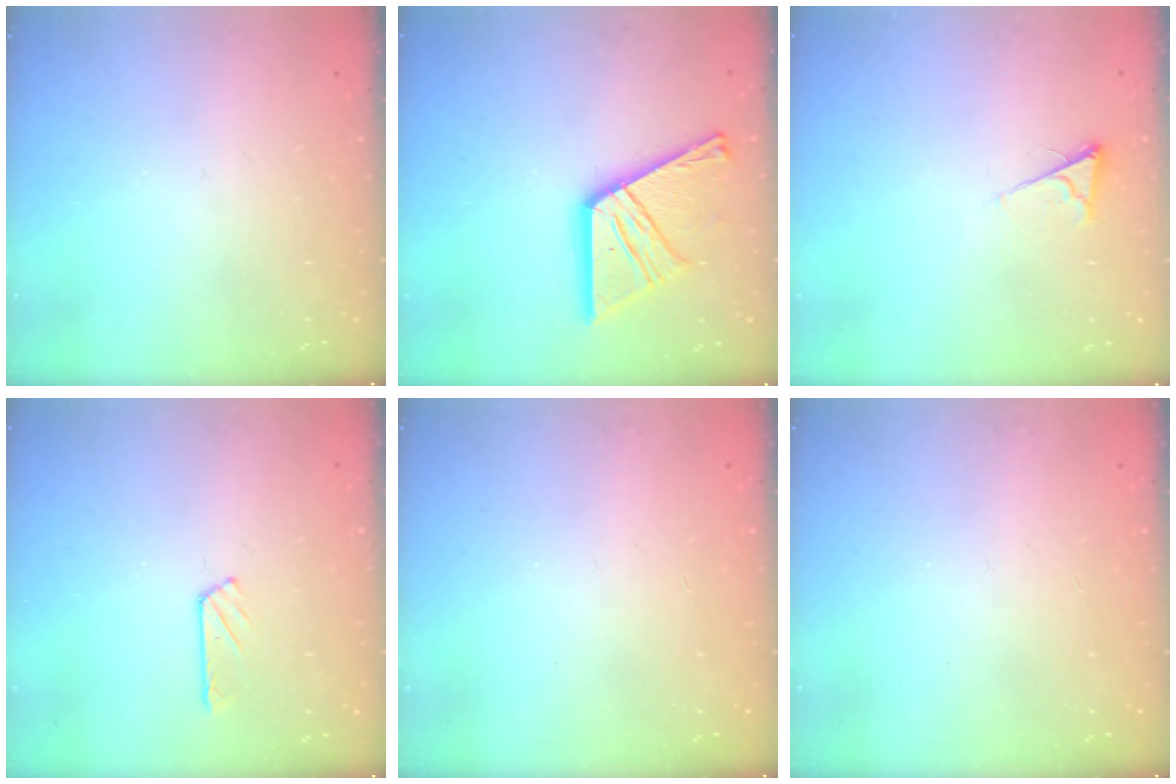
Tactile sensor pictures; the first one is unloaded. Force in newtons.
{"total": 18.5, "press": 18.4, "slide": 1.7}
{"total": 3.9, "press": 3.8, "slide": 0.6}
{"total": 2.4, "press": 2.3, "slide": 0.3}
{"total": 0.0}
{"total": 0.0}